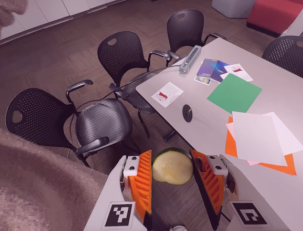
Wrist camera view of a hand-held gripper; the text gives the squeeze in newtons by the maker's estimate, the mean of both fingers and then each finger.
{"total": 4.8, "left": 4.4, "right": 5.2}